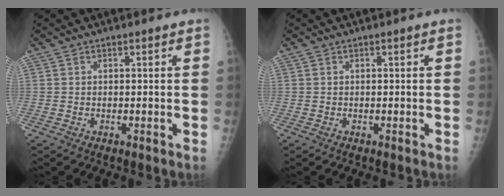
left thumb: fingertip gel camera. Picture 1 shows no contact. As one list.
[{"total": 0.0}]